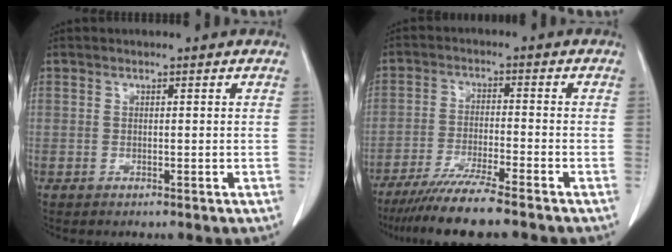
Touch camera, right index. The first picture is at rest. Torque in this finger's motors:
{"motor_torque": [0.43, -0.43, 0.32, 0.10]}